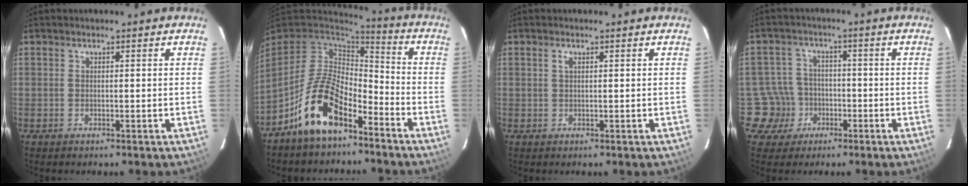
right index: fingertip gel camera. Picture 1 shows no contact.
{"total": 14.0, "force": [-8.3, 6.6, 9.1], "torque": [-0.181, 0.011, -0.152]}
{"total": 0.8, "force": [0.4, 0.3, 0.7], "torque": [-0.014, 0.004, 0.006]}
{"total": 6.4, "force": [-2.5, 5.9, -0.5], "torque": [-0.001, 0.031, -0.045]}